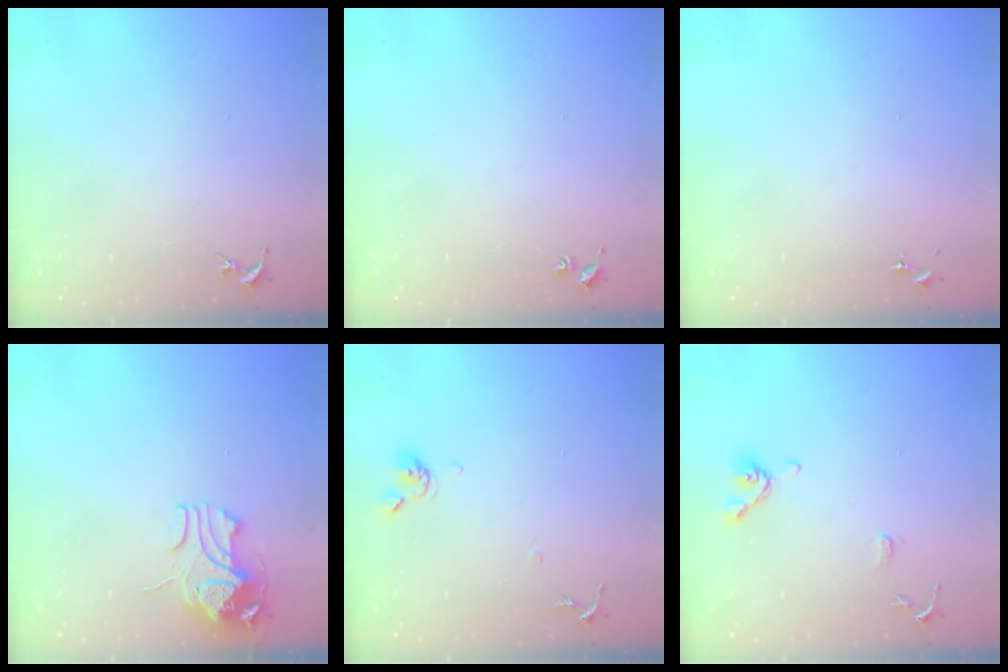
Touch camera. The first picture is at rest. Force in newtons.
{"total": 1.9, "press": 1.9, "slide": 0.2}
{"total": 0.0}
{"total": 9.9, "press": 9.9, "slide": 1.1}
{"total": 7.3, "press": 7.3, "slide": 0.8}
{"total": 10.2, "press": 10.0, "slide": 2.0}